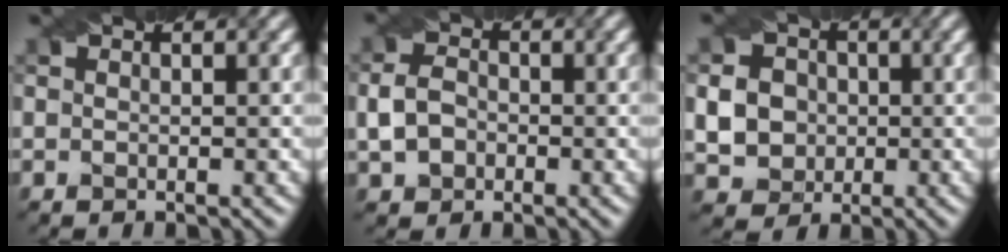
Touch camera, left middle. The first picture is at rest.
{"total": 3.0, "force": [-0.8, 2.4, 1.6], "torque": [-0.041, 0.001, -0.014]}
{"total": 5.1, "force": [-0.3, 4.6, 2.2], "torque": [-0.048, 0.002, -0.014]}